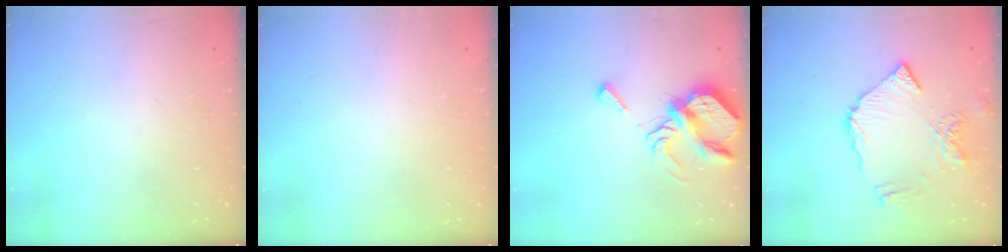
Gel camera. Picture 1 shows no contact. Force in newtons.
{"total": 1.8, "press": 1.8, "slide": 0.1}
{"total": 8.0, "press": 8.0, "slide": 0.9}
{"total": 12.6, "press": 12.5, "slide": 1.6}